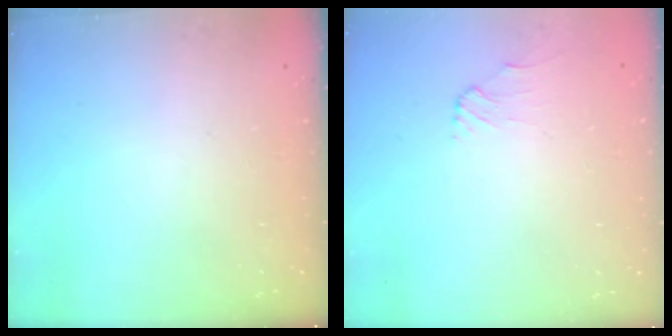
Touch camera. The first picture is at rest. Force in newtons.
{"total": 0.6, "press": 0.4, "slide": 0.4}